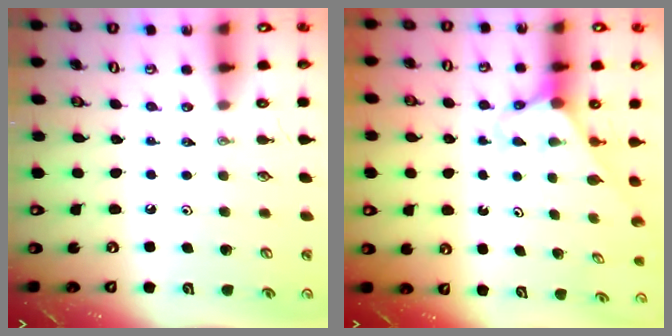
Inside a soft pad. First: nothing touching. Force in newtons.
{"total": 2.5, "press": 2.5, "slide": 0.2}